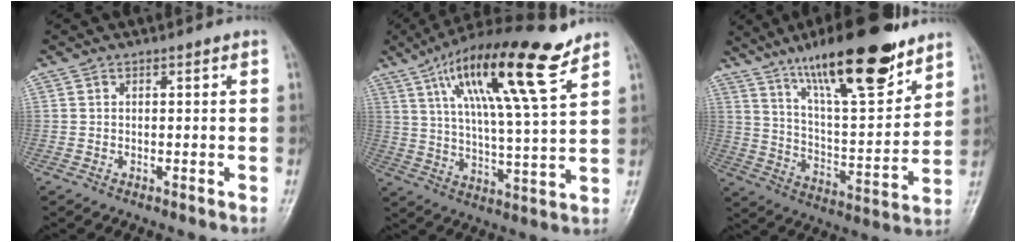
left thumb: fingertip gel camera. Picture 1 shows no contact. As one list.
[{"total": 19.0, "force": [11.2, 3.2, 15.0], "torque": [-0.244, -0.039, 0.188]}, {"total": 22.2, "force": [14.9, 5.7, 15.4], "torque": [-0.220, -0.067, 0.251]}]